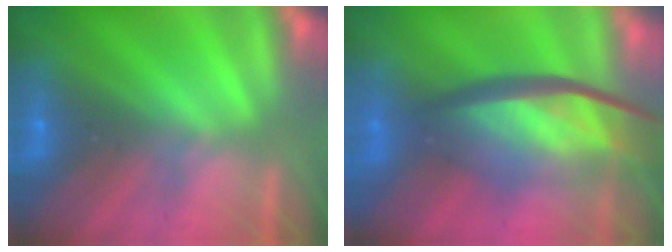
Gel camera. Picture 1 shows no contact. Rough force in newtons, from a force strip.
{"total": 7.6}